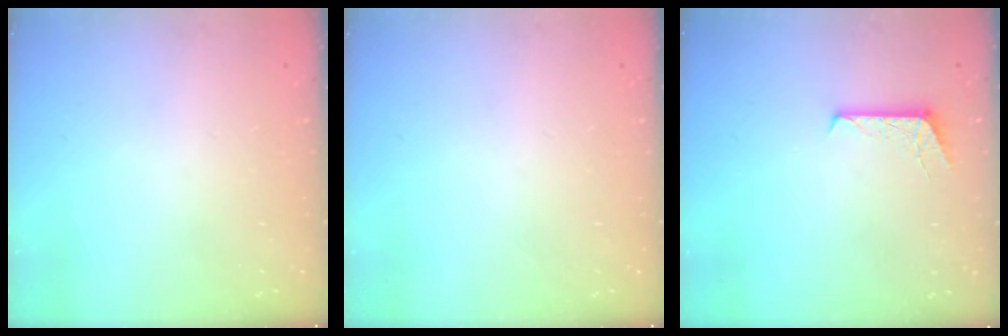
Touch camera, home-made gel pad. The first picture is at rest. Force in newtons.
{"total": 0.0}
{"total": 6.1, "press": 6.1, "slide": 0.6}